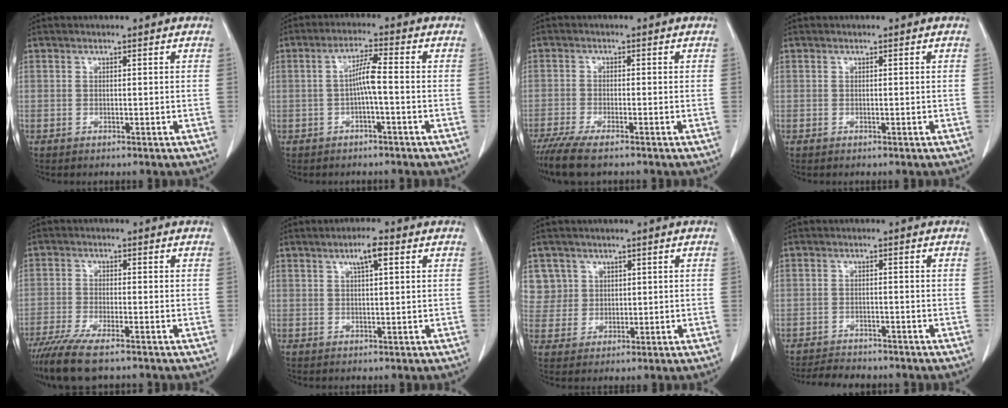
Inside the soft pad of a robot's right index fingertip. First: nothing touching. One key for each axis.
{"total": 4.1, "fx": -0.5, "fy": 0.1, "fz": 4.0, "tx": -0.074, "ty": 0.013, "tz": -0.005}
{"total": 6.5, "fx": -5.1, "fy": 0.8, "fz": 4.1, "tx": -0.070, "ty": -0.016, "tz": -0.086}
{"total": 0.0}
{"total": 8.1, "fx": -6.2, "fy": 1.1, "fz": 5.2, "tx": -0.090, "ty": -0.021, "tz": -0.104}
{"total": 3.5, "fx": 1.6, "fy": 0.5, "fz": 3.1, "tx": -0.055, "ty": 0.006, "tz": 0.027}
{"total": 5.5, "fx": 2.7, "fy": 4.9, "fz": -0.4, "tx": 0.023, "ty": 0.009, "tz": 0.059}
{"total": 5.2, "fx": -4.8, "fy": 1.4, "fz": 1.3, "tx": -0.019, "ty": -0.010, "tz": -0.073}